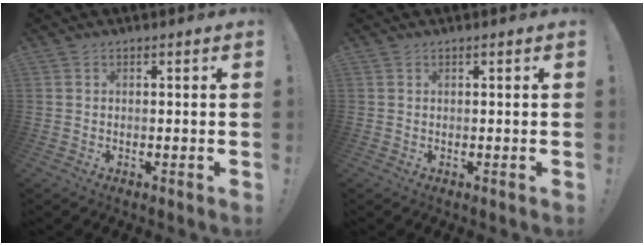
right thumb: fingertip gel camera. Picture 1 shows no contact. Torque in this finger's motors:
{"motor_torque": [-0.09, 0.09, -0.11, 0.06, 0.00]}